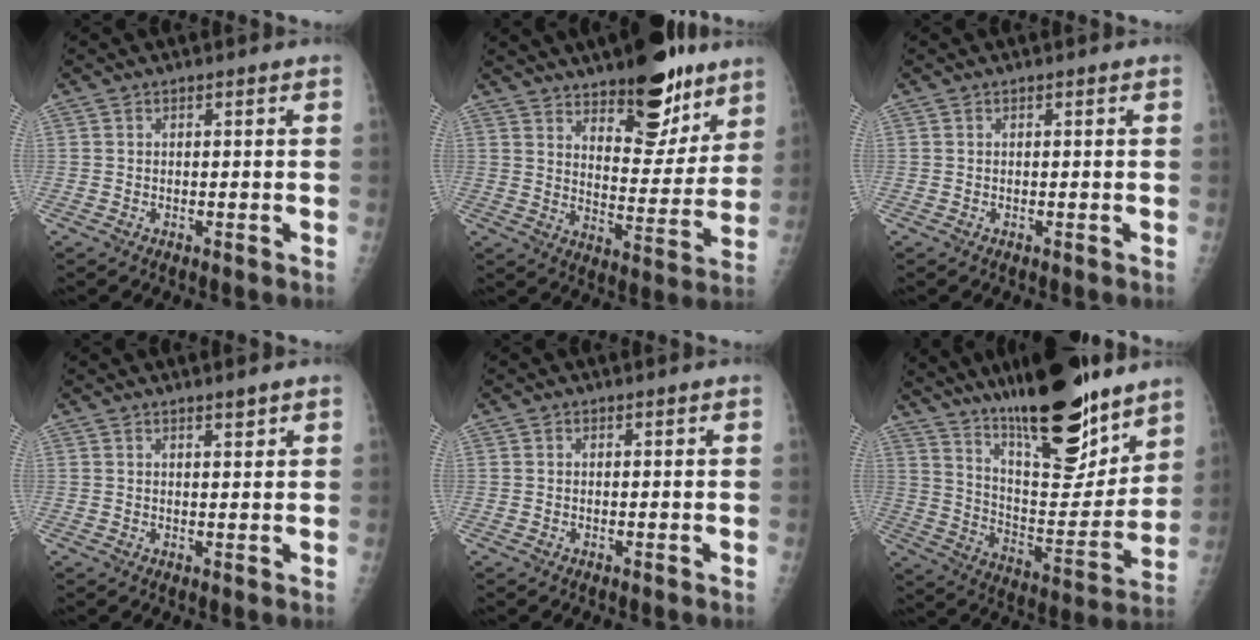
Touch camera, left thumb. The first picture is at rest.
{"total": 18.5, "force": [12.6, 7.5, 11.2], "torque": [-0.106, -0.079, 0.188]}
{"total": 0.0}
{"total": 1.6, "force": [1.3, 0.2, 1.0], "torque": [-0.012, -0.009, 0.021]}
{"total": 0.0}
{"total": 25.5, "force": [18.6, 7.1, 16.0], "torque": [-0.213, -0.096, 0.302]}